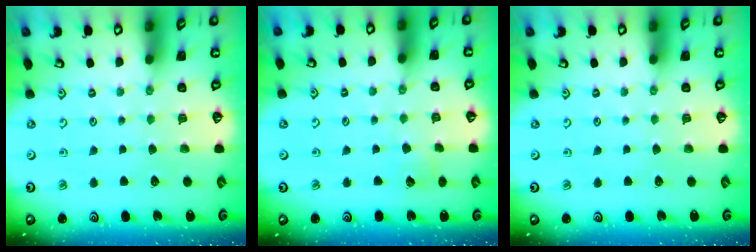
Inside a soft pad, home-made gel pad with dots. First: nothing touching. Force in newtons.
{"total": 2.9, "press": 2.9, "slide": 0.2}
{"total": 0.0}